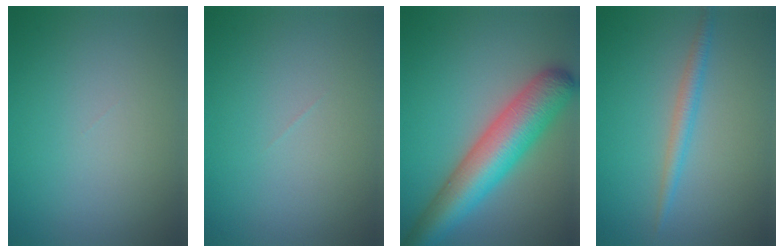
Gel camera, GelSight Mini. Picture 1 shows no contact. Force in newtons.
{"total": 0.0}
{"total": 8.5, "press": 8.5, "slide": 0.3}
{"total": 1.9, "press": 1.9, "slide": 0.0}